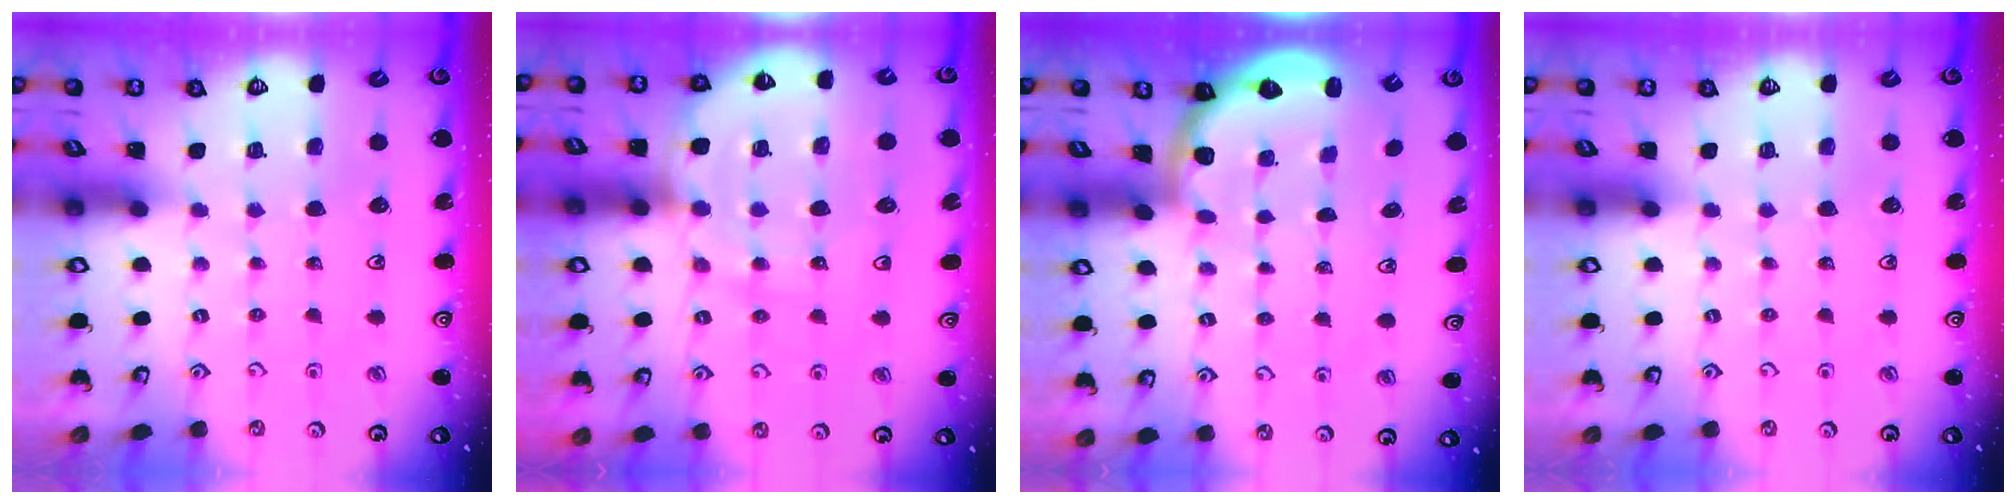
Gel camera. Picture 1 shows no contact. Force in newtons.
{"total": 10.7, "press": 10.7, "slide": 1.0}
{"total": 2.6, "press": 1.9, "slide": 1.7}
{"total": 0.0}